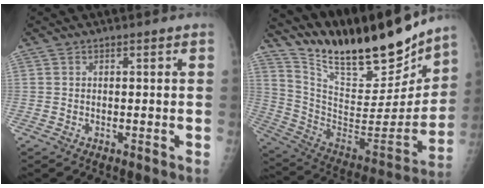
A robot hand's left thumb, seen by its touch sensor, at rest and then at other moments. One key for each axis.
{"total": 27.4, "fx": 22.3, "fy": 7.5, "fz": 14.0, "tx": -0.198, "ty": -0.098, "tz": 0.360}